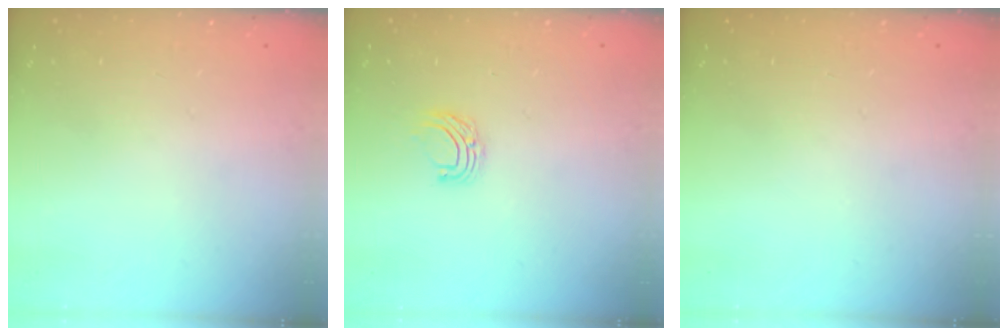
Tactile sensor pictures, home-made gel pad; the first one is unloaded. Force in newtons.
{"total": 5.2, "press": 5.2, "slide": 0.4}
{"total": 0.0}